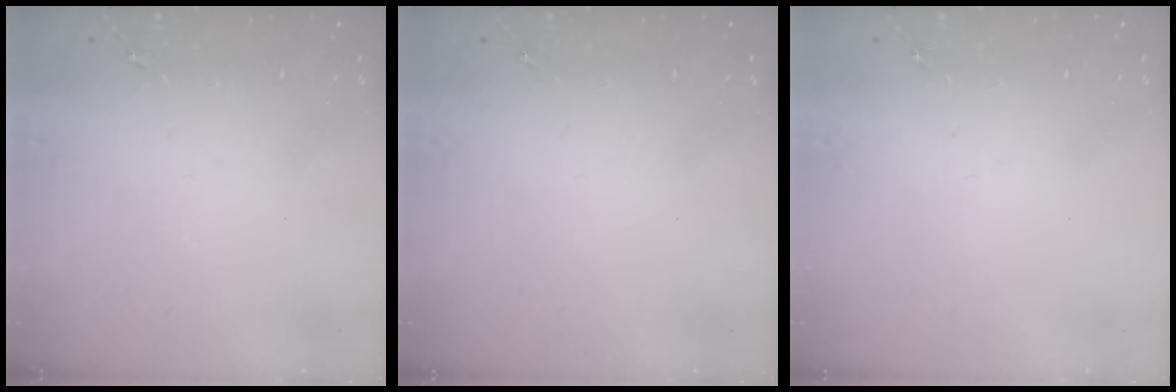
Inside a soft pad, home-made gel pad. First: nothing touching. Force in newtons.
{"total": 0.0}
{"total": 0.0}